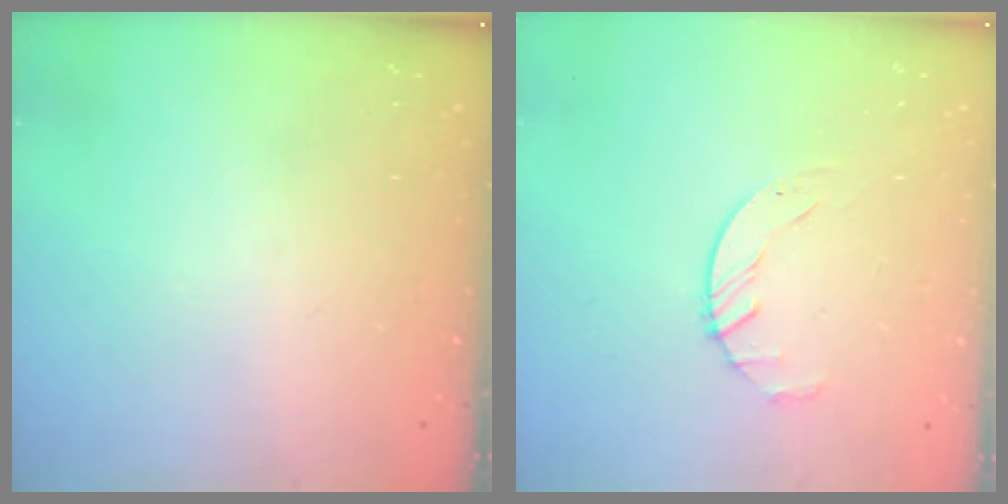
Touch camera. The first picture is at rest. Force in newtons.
{"total": 2.1, "press": 2.1, "slide": 0.3}